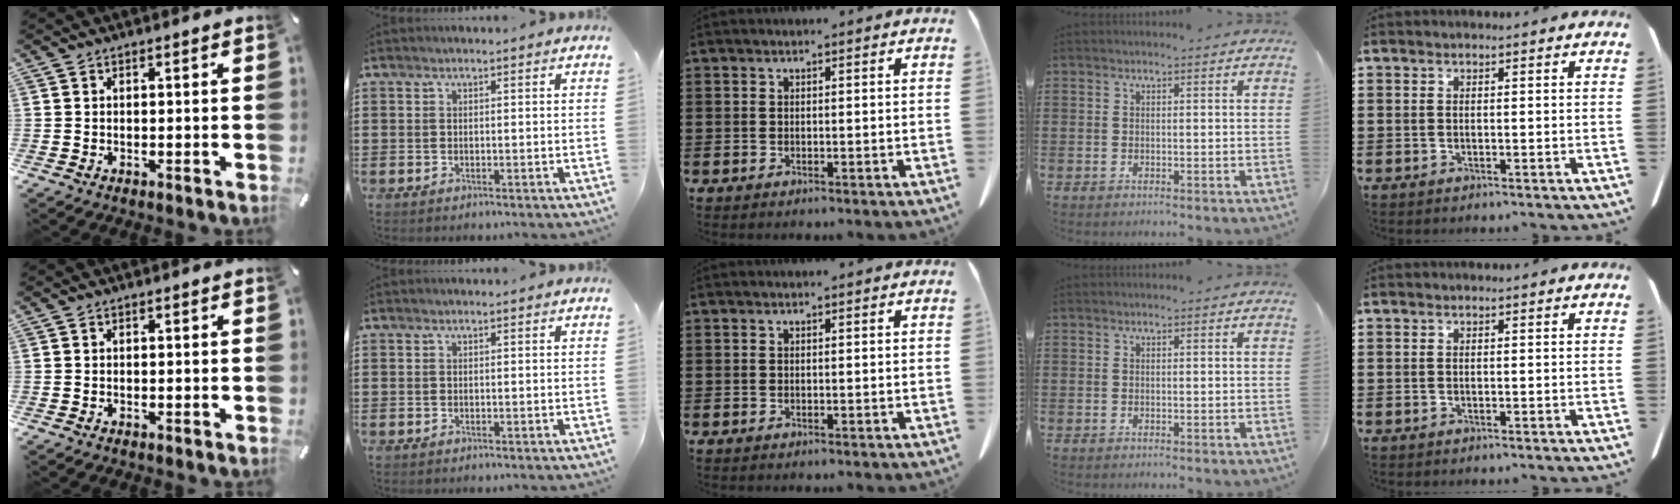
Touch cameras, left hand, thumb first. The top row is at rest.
{}